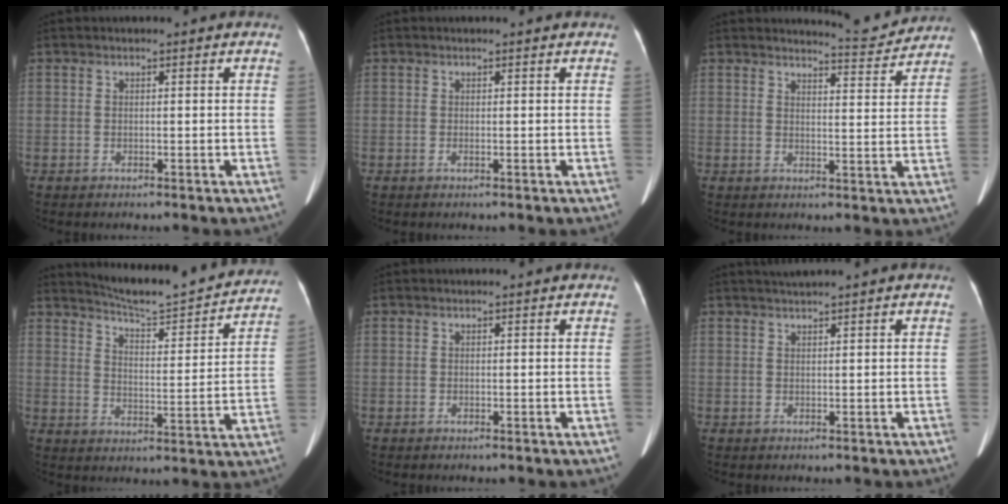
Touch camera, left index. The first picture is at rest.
{"total": 0.5, "force": [0.0, 0.0, 0.5], "torque": [-0.015, 0.000, 0.000]}
{"total": 5.2, "force": [5.2, -0.2, -0.3], "torque": [-0.009, -0.024, 0.065]}
{"total": 17.2, "force": [16.3, 1.3, 5.1], "torque": [-0.082, -0.035, 0.217]}
{"total": 0.0}
{"total": 1.4, "force": [1.1, -0.6, 0.5], "torque": [-0.012, 0.004, 0.028]}